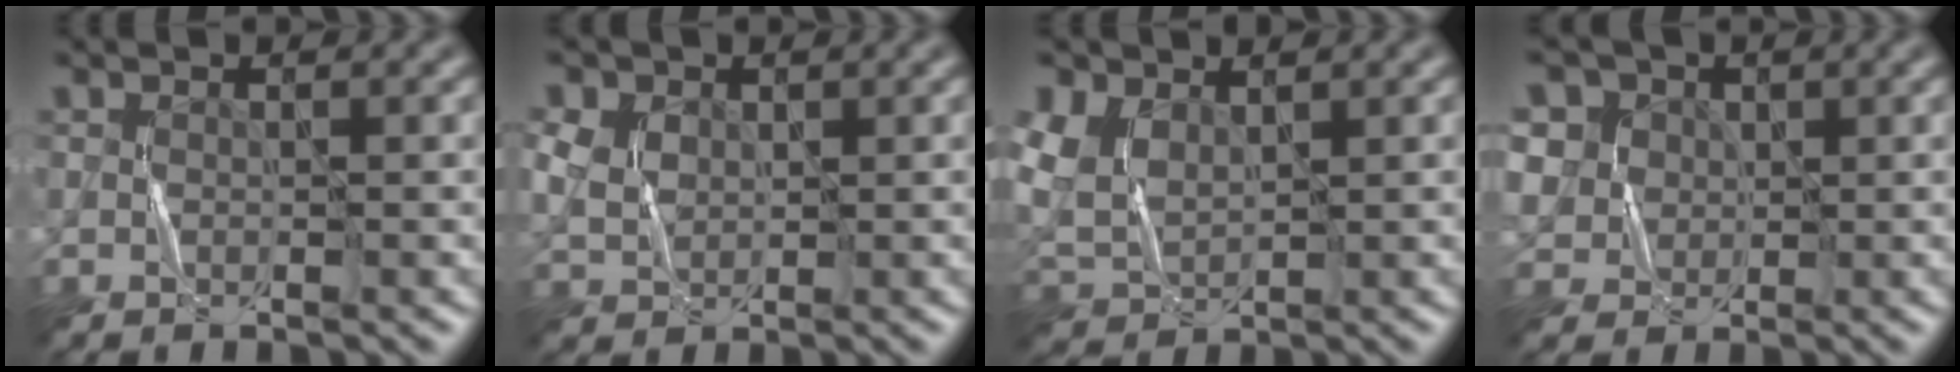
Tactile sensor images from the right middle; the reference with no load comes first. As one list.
[{"total": 3.9, "force": [1.3, 3.1, 1.9], "torque": [-0.059, 0.011, 0.031]}, {"total": 4.1, "force": [1.7, 2.9, 2.3], "torque": [-0.064, -0.003, 0.036]}, {"total": 6.7, "force": [3.1, 5.4, 2.3], "torque": [-0.059, 0.012, 0.046]}]